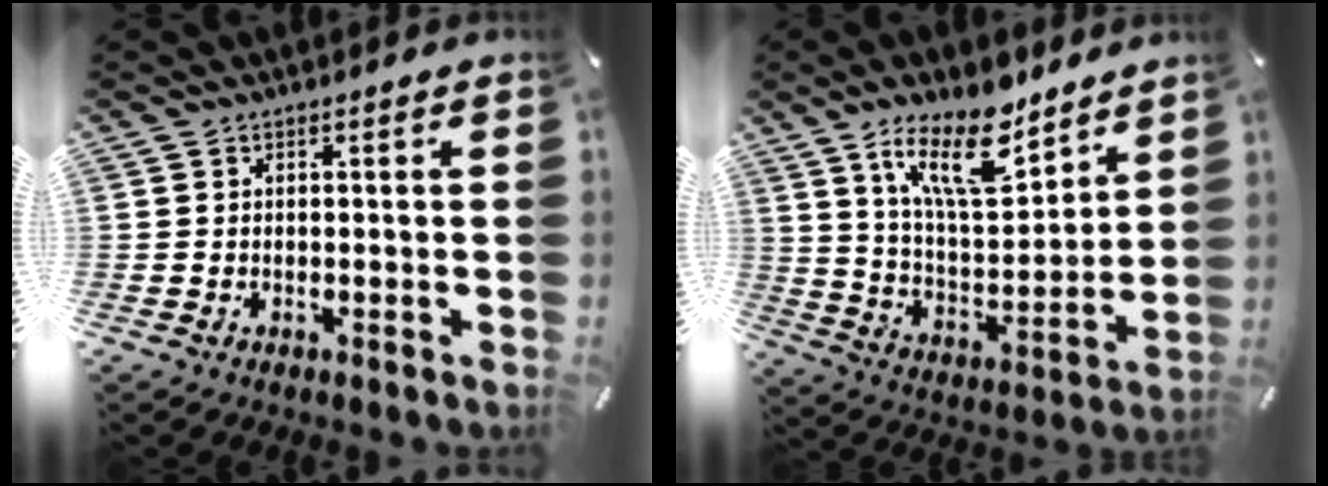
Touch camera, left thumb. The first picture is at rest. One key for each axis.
{"total": 17.6, "fx": 11.8, "fy": 7.3, "fz": 10.8, "tx": -0.193, "ty": -0.053, "tz": 0.205}